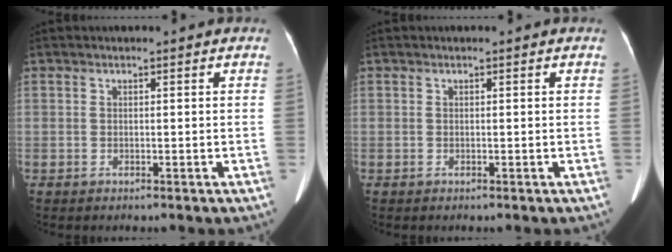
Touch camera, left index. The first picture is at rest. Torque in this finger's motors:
{"motor_torque": [0.00, 0.00, 0.00, 0.00]}